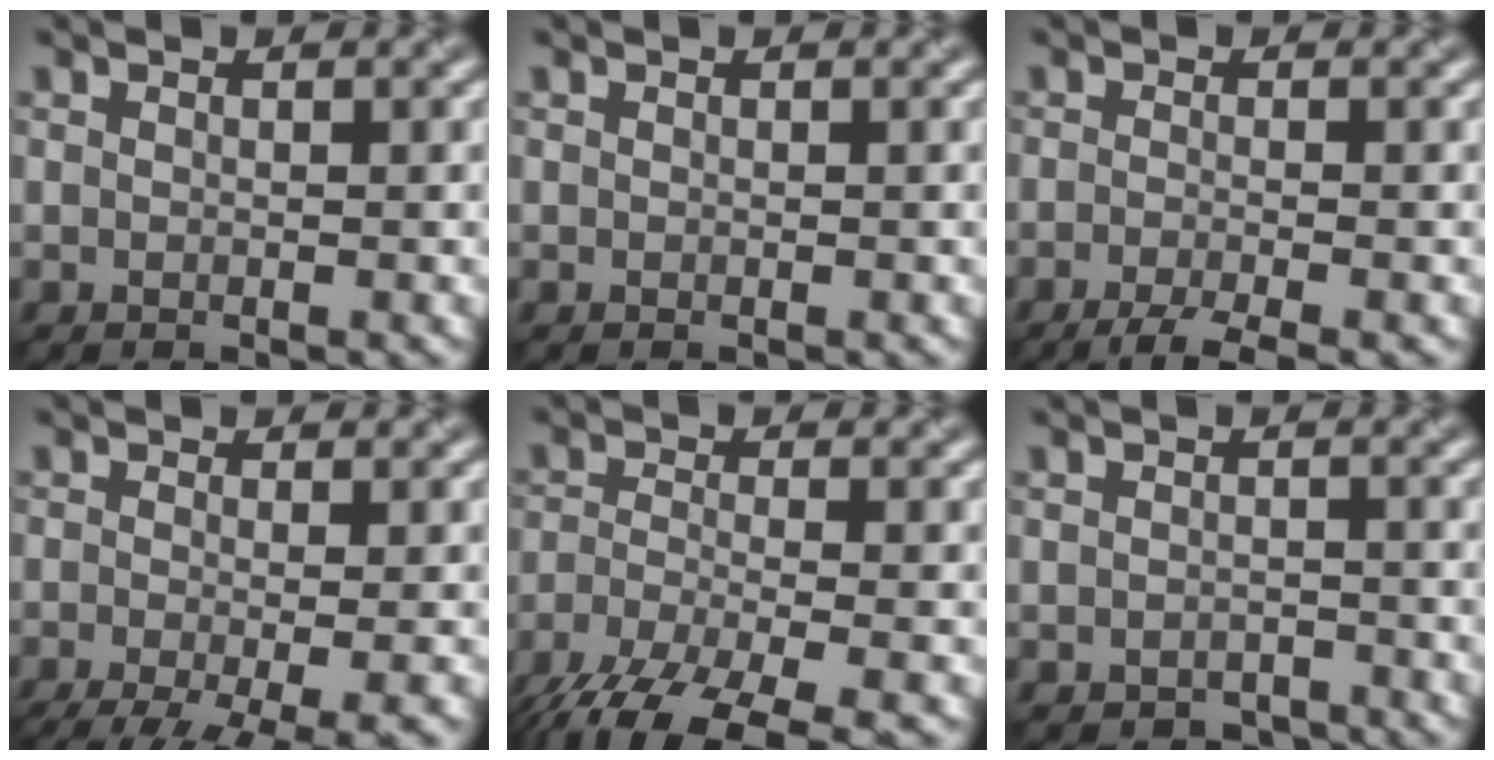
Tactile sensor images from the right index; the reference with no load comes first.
{"total": 0.0}
{"total": 3.2, "force": [-2.2, 0.6, 2.3], "torque": [-0.037, -0.005, -0.048]}
{"total": 8.5, "force": [-4.2, 3.0, 6.8], "torque": [-0.097, -0.021, -0.059]}
{"total": 8.5, "force": [-6.0, 2.4, 5.6], "torque": [-0.115, -0.022, -0.112]}
{"total": 1.5, "force": [-1.3, 0.7, 0.2], "torque": [0.000, 0.000, -0.020]}